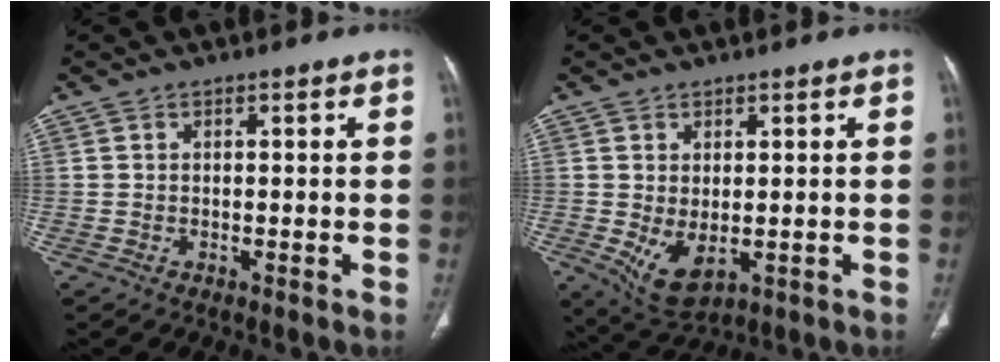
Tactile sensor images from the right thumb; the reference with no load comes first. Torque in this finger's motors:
{"motor_torque": [-0.30, 0.58, 0.36, 0.53, 0.06]}